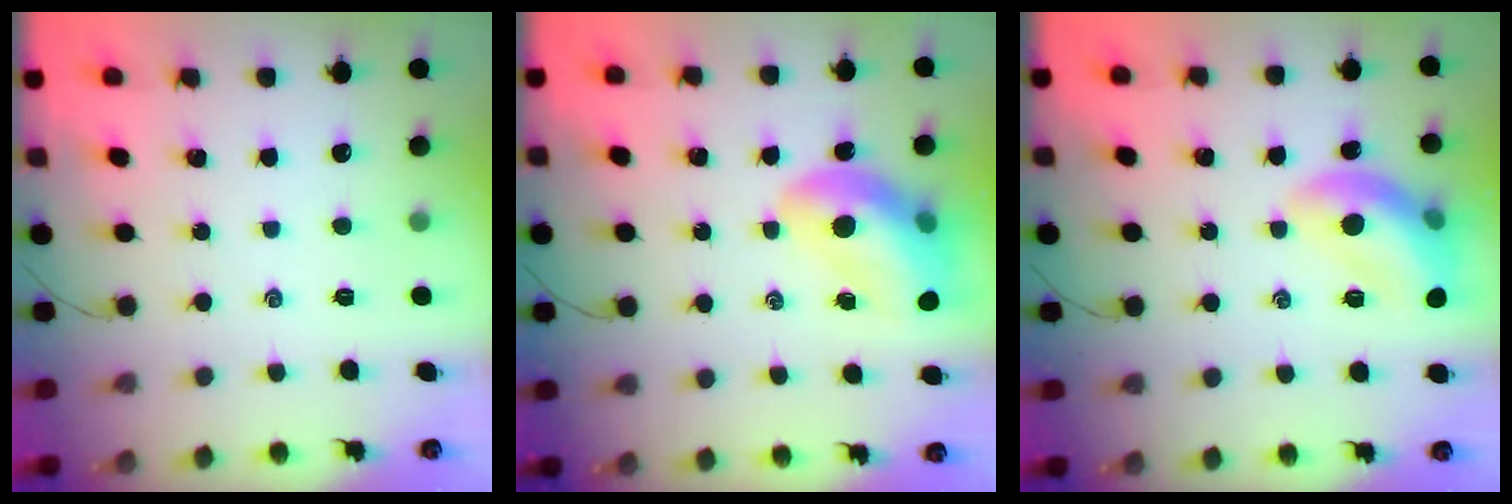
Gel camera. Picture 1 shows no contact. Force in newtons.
{"total": 14.0, "press": 13.5, "slide": 3.8}
{"total": 14.1, "press": 14.0, "slide": 1.6}